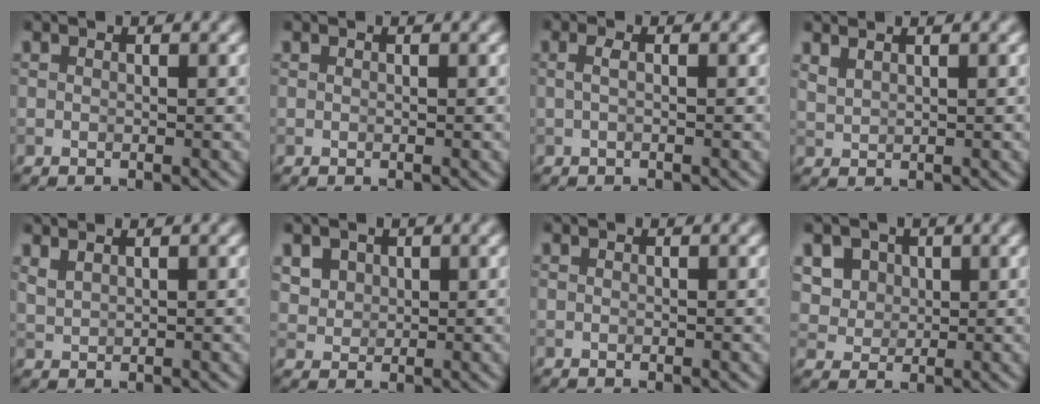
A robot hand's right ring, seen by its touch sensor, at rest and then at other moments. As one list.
[{"total": 0.0}, {"total": 1.0, "force": [0.0, 0.3, 1.0], "torque": [-0.020, 0.002, -0.001]}, {"total": 1.4, "force": [1.2, 0.4, 0.6], "torque": [-0.017, 0.002, 0.028]}, {"total": 1.7, "force": [1.4, 0.5, 0.8], "torque": [-0.017, 0.003, 0.027]}, {"total": 4.2, "force": [2.2, 3.1, 1.8], "torque": [-0.055, 0.005, 0.047]}, {"total": 0.0}, {"total": 6.8, "force": [3.1, 5.3, 2.9], "torque": [-0.060, 0.011, 0.045]}]